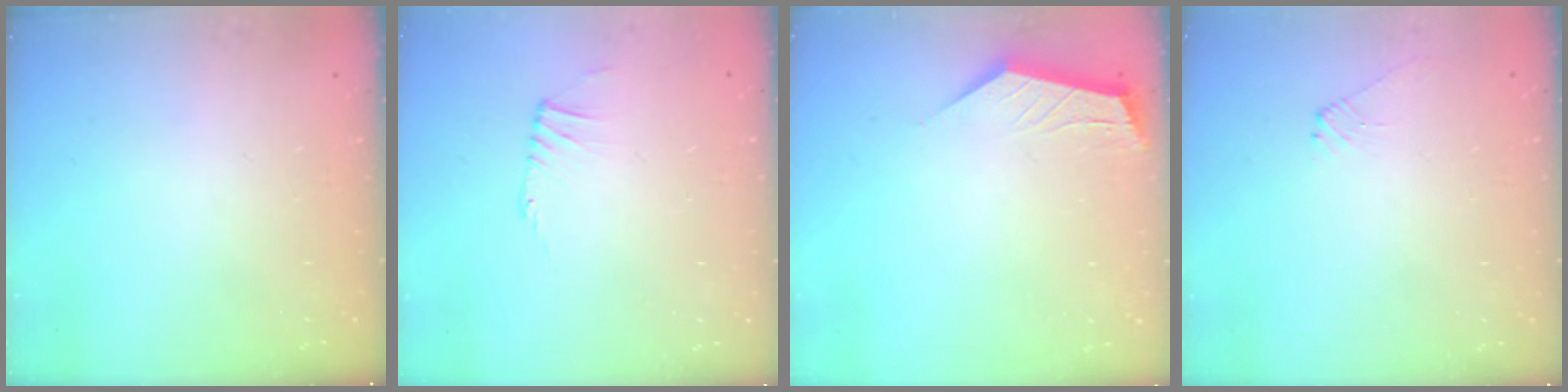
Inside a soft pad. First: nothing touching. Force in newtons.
{"total": 0.0}
{"total": 2.0, "press": 2.0, "slide": 0.3}
{"total": 2.2, "press": 2.2, "slide": 0.6}